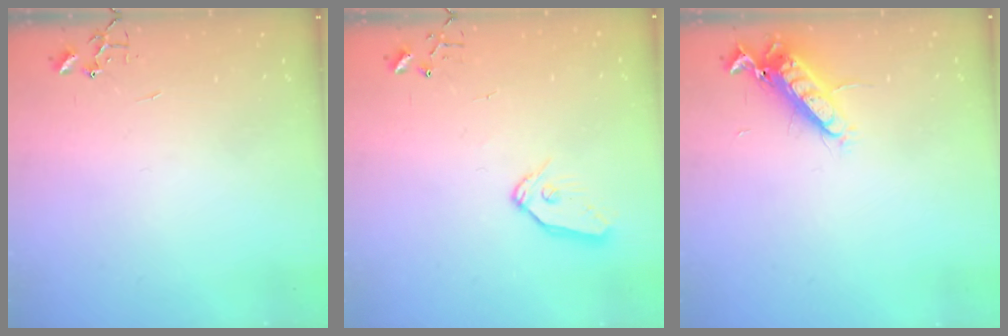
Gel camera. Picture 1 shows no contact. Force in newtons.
{"total": 8.9, "press": 8.8, "slide": 0.6}
{"total": 13.5, "press": 13.3, "slide": 1.9}